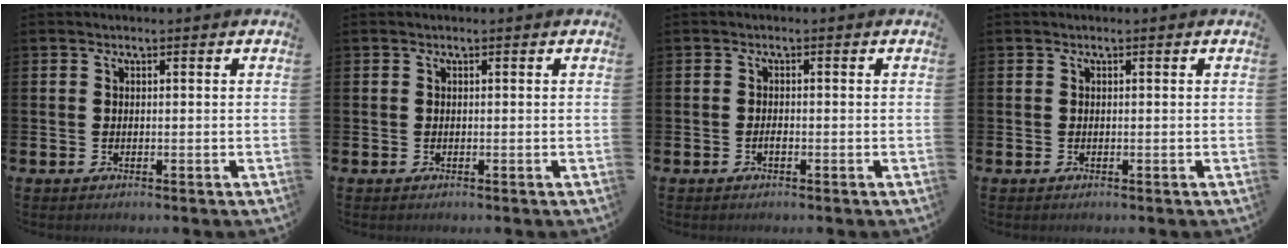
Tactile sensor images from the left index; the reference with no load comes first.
{"total": 0.0}
{"total": 0.9, "force": [-0.5, 0.3, 0.7], "torque": [-0.021, 0.001, -0.007]}
{"total": 0.0}